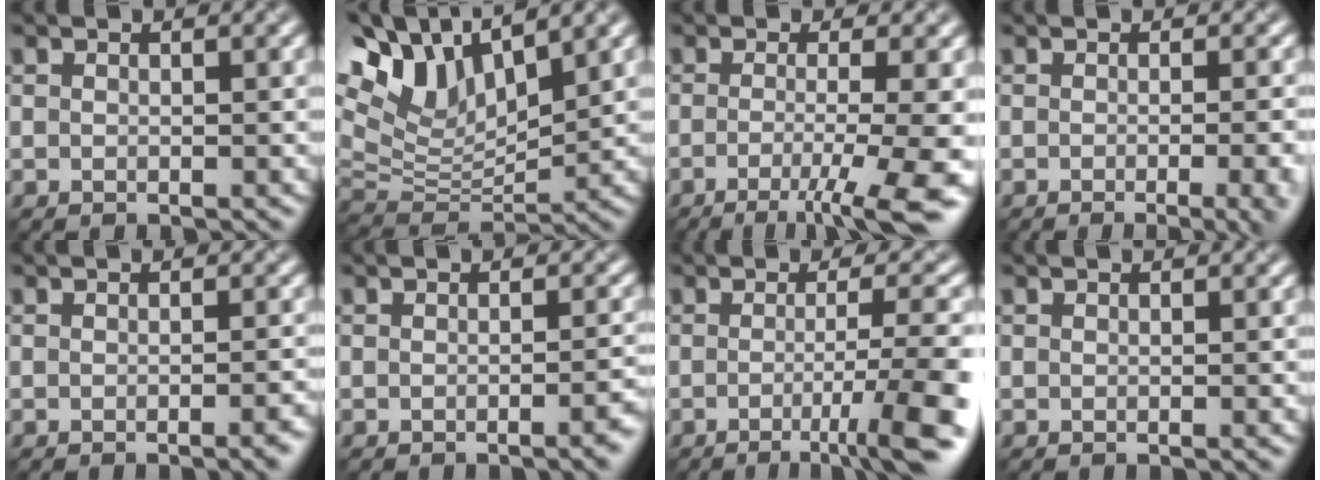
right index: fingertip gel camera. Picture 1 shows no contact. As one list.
[{"total": 9.7, "force": [5.9, 4.2, 6.5], "torque": [-0.141, 0.018, 0.105]}, {"total": 8.0, "force": [-3.0, 1.7, 7.2], "torque": [-0.095, -0.014, -0.045]}, {"total": 8.4, "force": [-2.5, 3.6, 7.1], "torque": [-0.030, -0.002, -0.017]}, {"total": 2.4, "force": [-1.0, 0.7, 2.1], "torque": [-0.014, 0.000, -0.018]}, {"total": 2.8, "force": [-1.1, 0.8, 2.5], "torque": [-0.016, 0.003, -0.021]}, {"total": 7.8, "force": [-2.5, 1.2, 7.3], "torque": [-0.098, -0.003, -0.043]}, {"total": 0.8, "force": [-0.2, 0.2, 0.7], "torque": [-0.004, 0.000, -0.006]}]